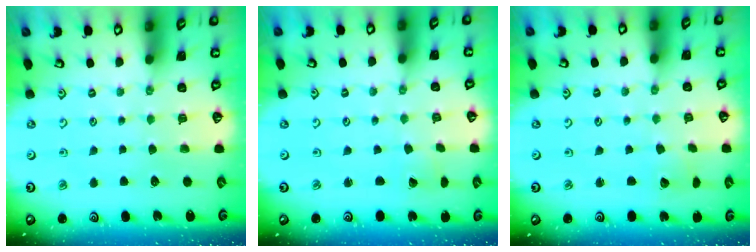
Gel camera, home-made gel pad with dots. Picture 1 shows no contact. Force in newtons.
{"total": 0.9, "press": 0.9, "slide": 0.1}
{"total": 3.0, "press": 3.0, "slide": 0.3}